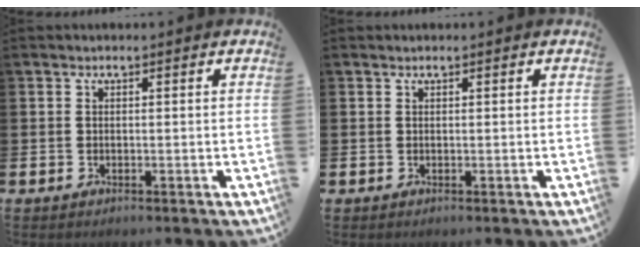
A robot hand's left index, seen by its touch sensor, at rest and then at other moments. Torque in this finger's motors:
{"motor_torque": [0.11, 0.00, -0.01, 0.01]}